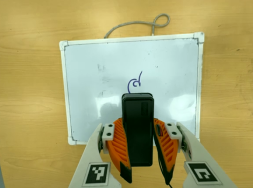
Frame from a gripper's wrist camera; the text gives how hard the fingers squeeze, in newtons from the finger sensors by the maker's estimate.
{"total": 8.9, "left": 7.5, "right": 10.2}